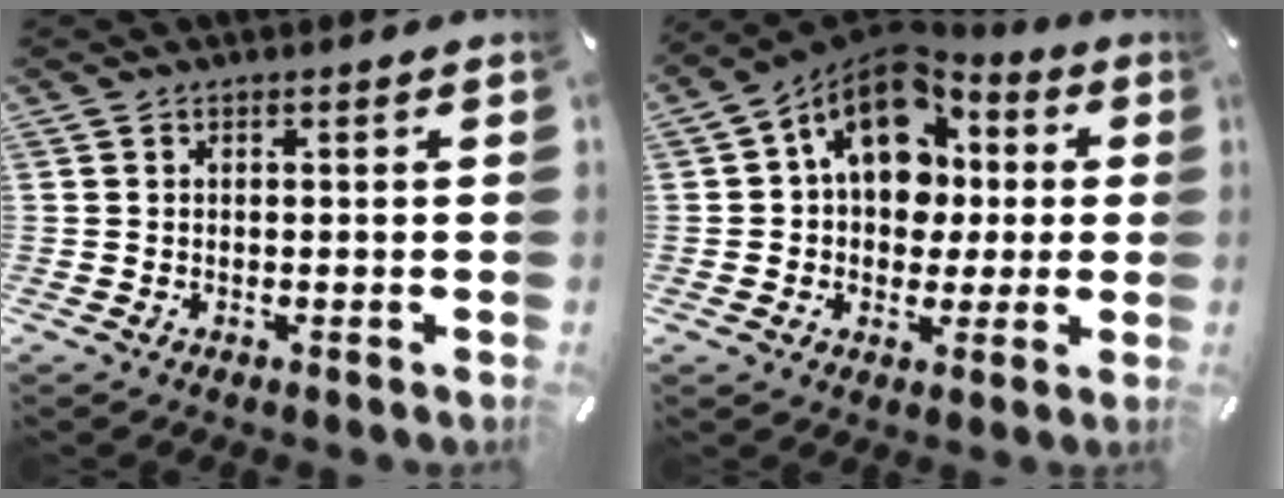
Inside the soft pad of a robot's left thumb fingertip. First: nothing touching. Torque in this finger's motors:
{"motor_torque": [0.79, 1.02, 2.17, -0.61, 0.15]}